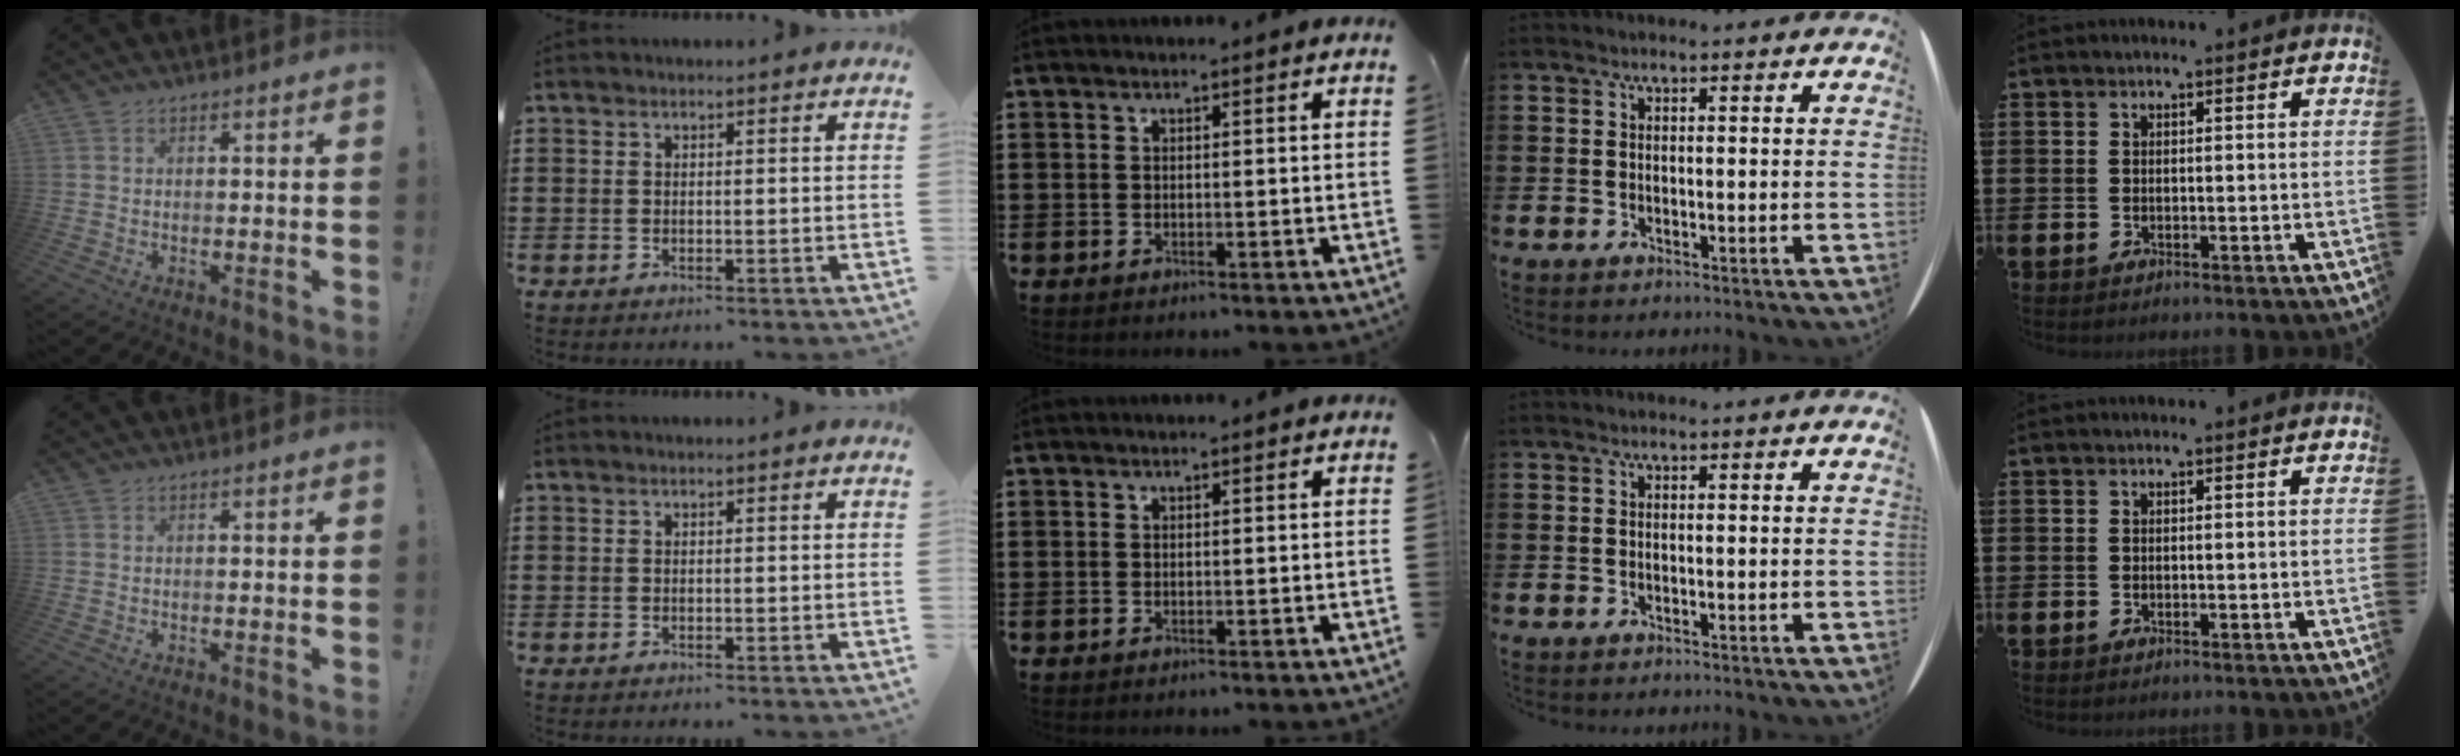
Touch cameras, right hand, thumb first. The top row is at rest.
{}